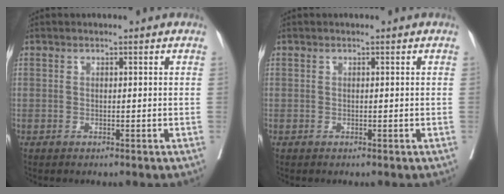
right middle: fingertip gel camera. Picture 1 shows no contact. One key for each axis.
{"total": 0.0}